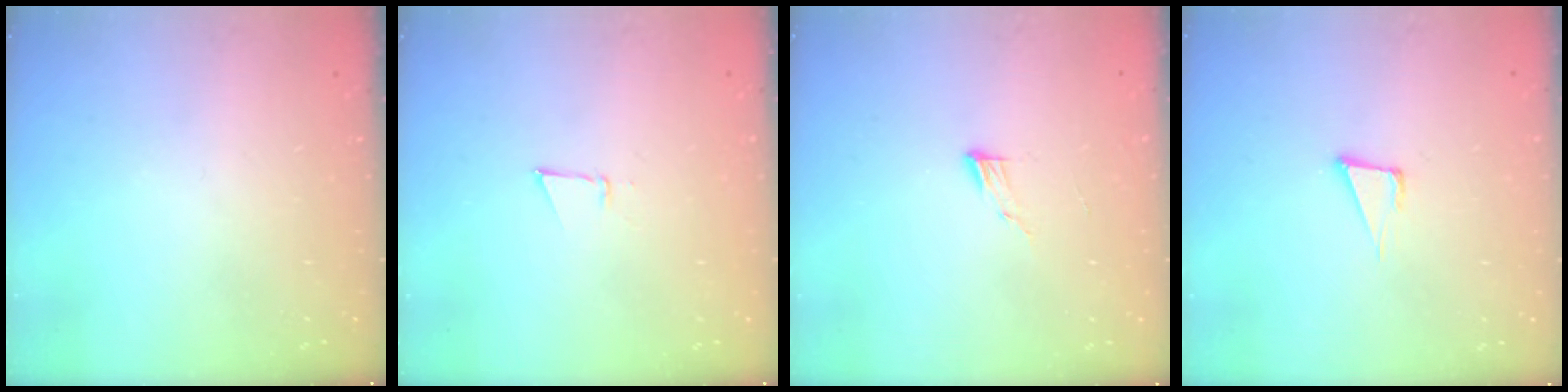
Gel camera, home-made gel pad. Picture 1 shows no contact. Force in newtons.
{"total": 3.1, "press": 3.1, "slide": 0.6}
{"total": 4.7, "press": 4.7, "slide": 0.4}
{"total": 4.8, "press": 3.8, "slide": 2.9}